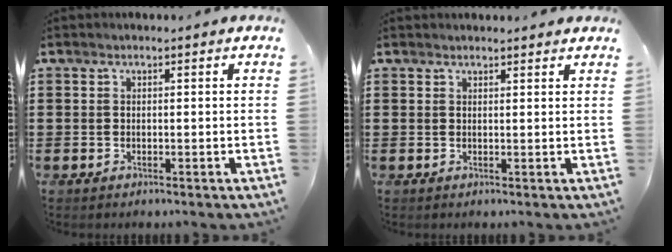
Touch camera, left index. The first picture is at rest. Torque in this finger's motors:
{"motor_torque": [1.15, -0.99, 0.47, 0.07]}